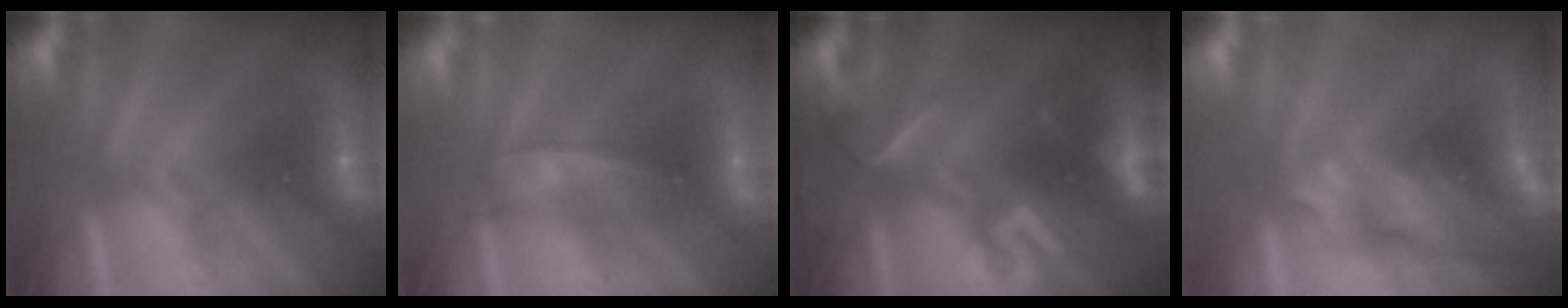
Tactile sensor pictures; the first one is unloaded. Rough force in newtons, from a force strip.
{"total": 2.2}
{"total": 2.9}
{"total": 3.7}